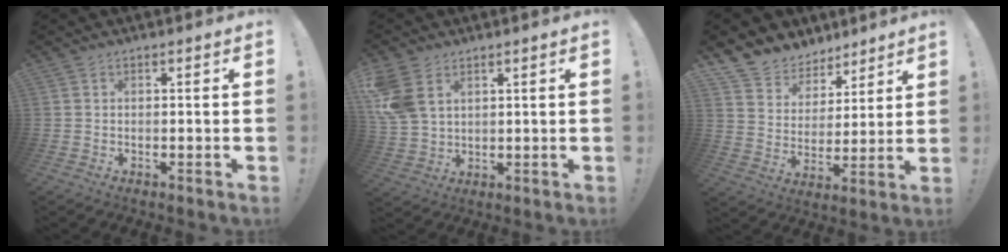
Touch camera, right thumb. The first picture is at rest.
{"total": 9.4, "force": [4.1, 6.4, 5.5], "torque": [-0.115, -0.012, 0.085]}
{"total": 10.0, "force": [7.5, 6.5, 0.9], "torque": [-0.022, -0.063, 0.146]}